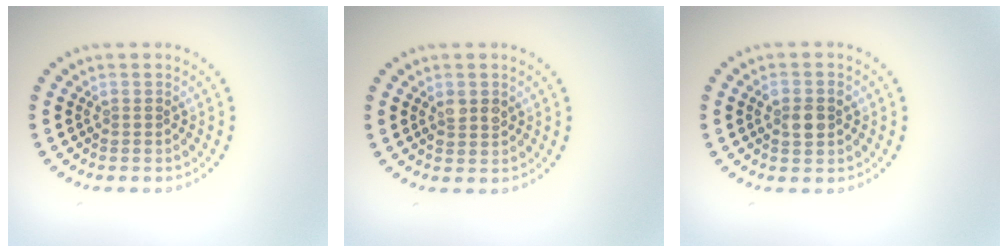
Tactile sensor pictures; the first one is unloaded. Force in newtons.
{"total": 1.7, "press": 1.7, "slide": 0.3}
{"total": 2.6, "press": 2.6, "slide": 0.2}